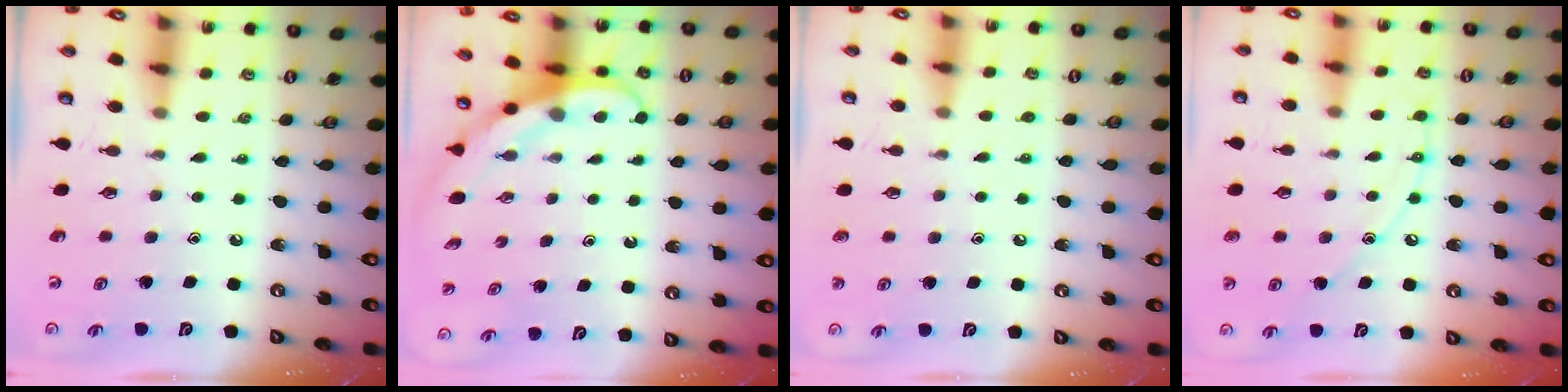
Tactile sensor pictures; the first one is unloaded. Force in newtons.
{"total": 3.8, "press": 3.8, "slide": 0.3}
{"total": 4.1, "press": 4.1, "slide": 0.4}
{"total": 8.5, "press": 8.5, "slide": 0.6}